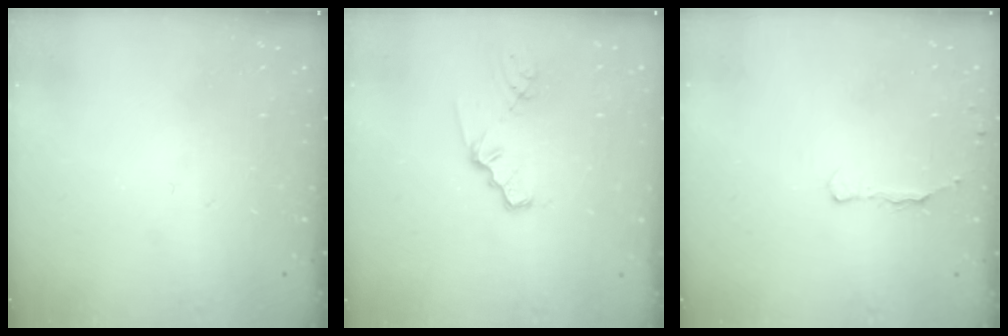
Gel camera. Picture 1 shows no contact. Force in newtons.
{"total": 1.8, "press": 1.7, "slide": 0.3}
{"total": 5.2, "press": 3.7, "slide": 3.5}